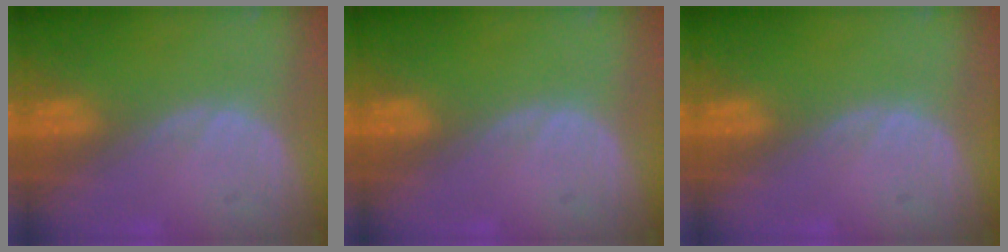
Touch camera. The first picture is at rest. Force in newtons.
{"total": 0.0}
{"total": 0.0}